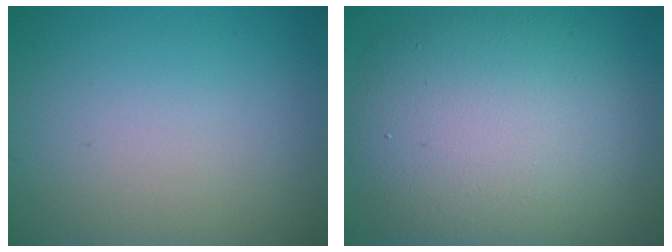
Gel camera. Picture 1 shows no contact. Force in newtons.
{"total": 11.1, "press": 11.1, "slide": 0.6}